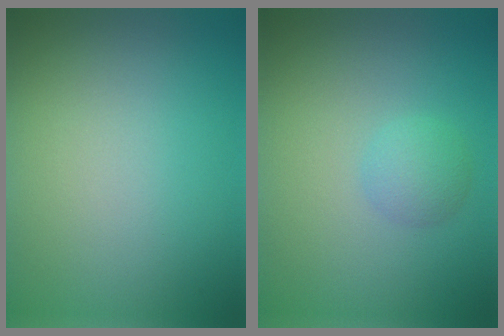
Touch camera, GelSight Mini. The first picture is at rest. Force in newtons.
{"total": 1.9, "press": 1.9, "slide": 0.1}